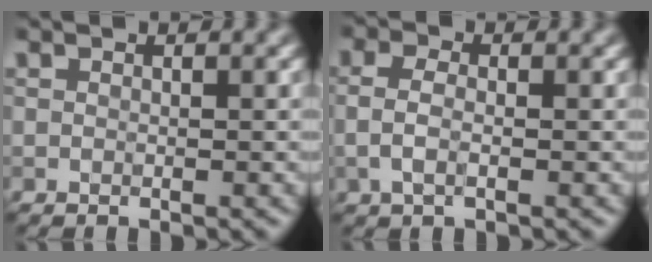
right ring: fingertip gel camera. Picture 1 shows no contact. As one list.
[{"total": 2.2, "force": [-0.3, 1.1, 1.9], "torque": [-0.045, 0.000, -0.011]}]